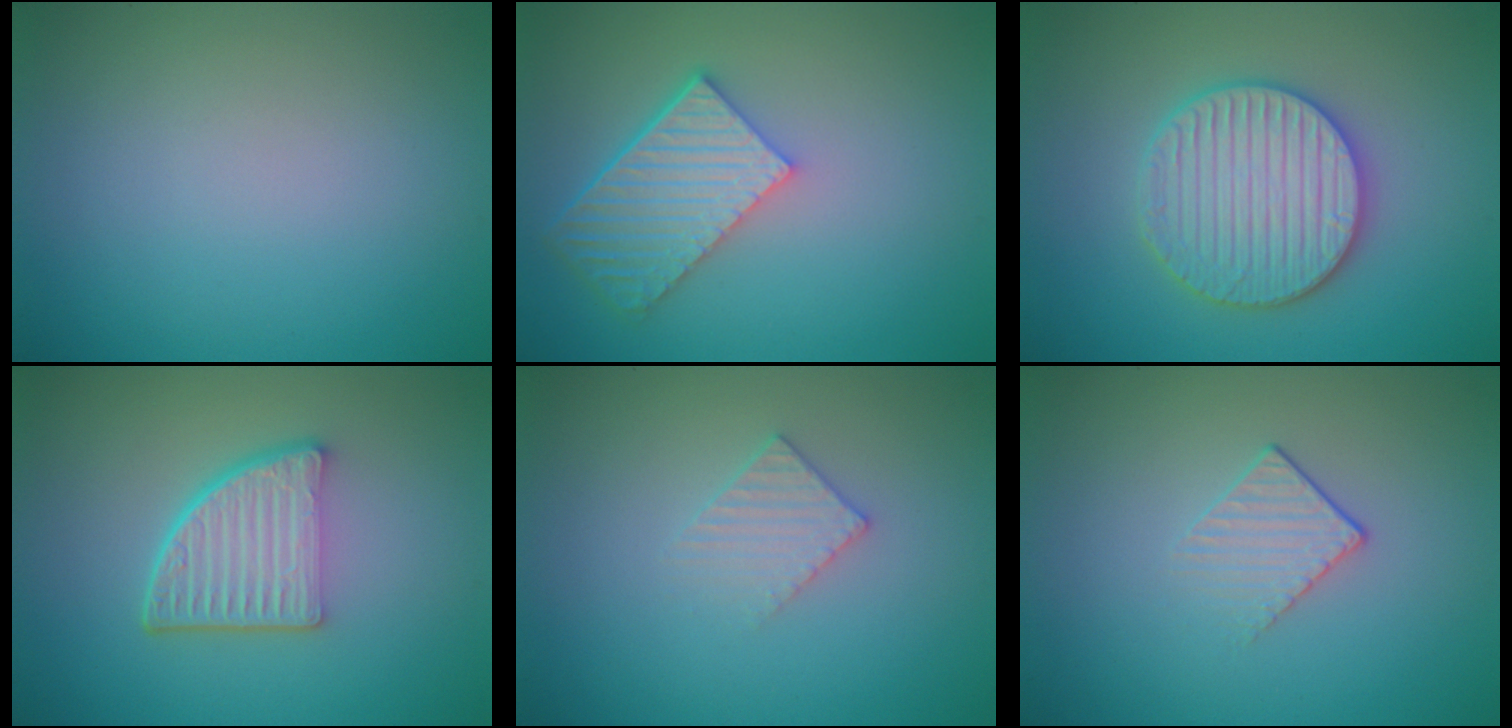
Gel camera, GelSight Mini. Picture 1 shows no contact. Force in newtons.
{"total": 5.7, "press": 4.3, "slide": 3.8}
{"total": 5.8, "press": 5.7, "slide": 1.1}
{"total": 5.4, "press": 3.9, "slide": 3.8}
{"total": 1.9, "press": 1.9, "slide": 0.2}
{"total": 1.5, "press": 0.9, "slide": 1.2}